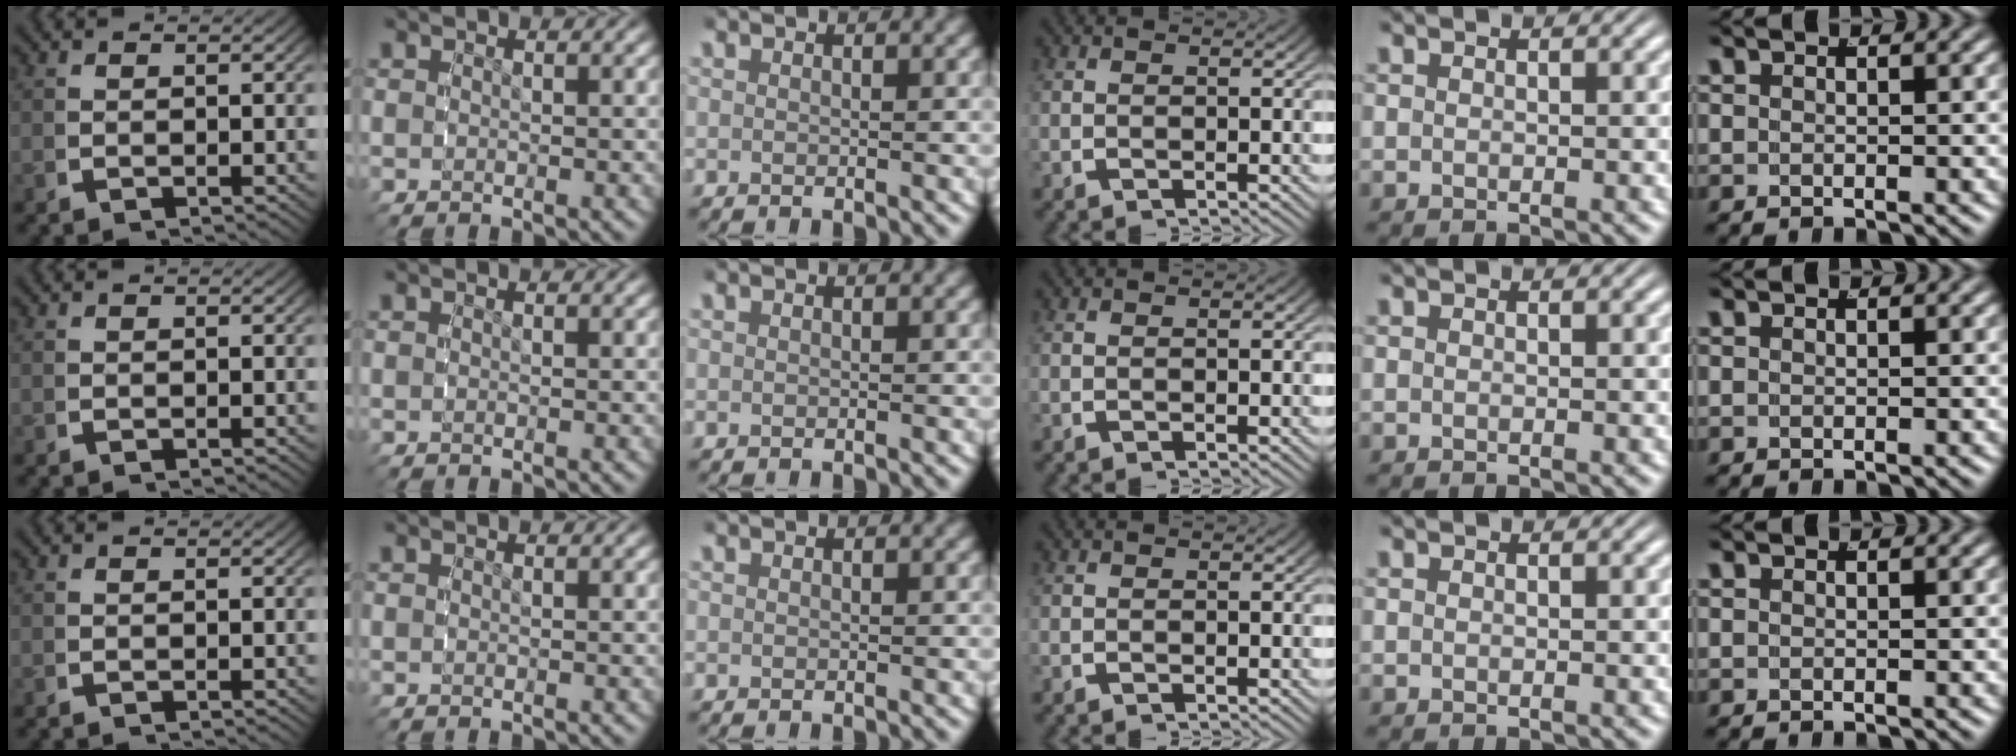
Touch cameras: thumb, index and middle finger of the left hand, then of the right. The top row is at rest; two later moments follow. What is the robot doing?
{"motion": "reach", "object": "backpack"}